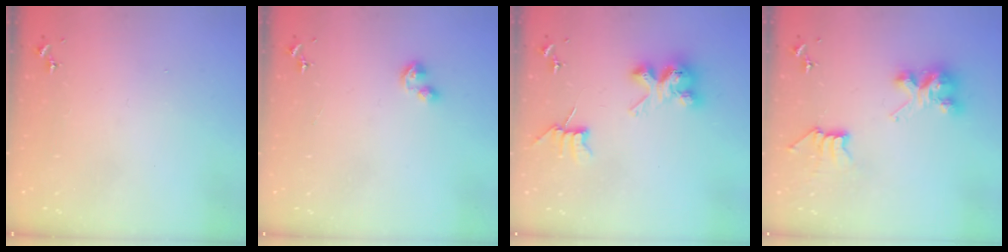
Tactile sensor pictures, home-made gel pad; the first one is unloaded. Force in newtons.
{"total": 4.2, "press": 4.2, "slide": 0.4}
{"total": 9.9, "press": 9.8, "slide": 0.9}
{"total": 8.2, "press": 8.2, "slide": 0.1}